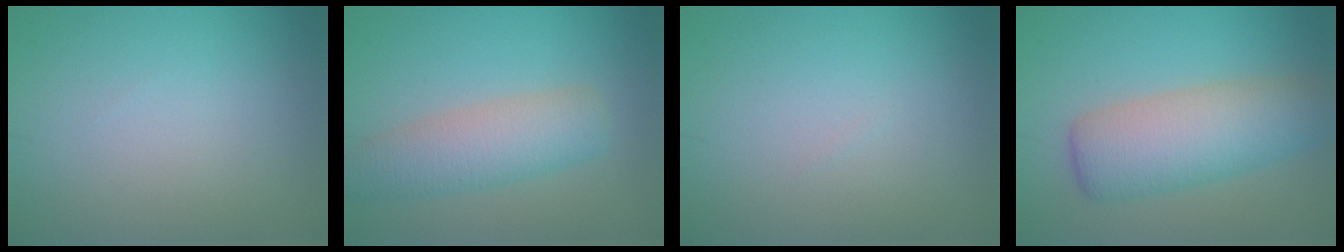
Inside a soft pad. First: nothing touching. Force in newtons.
{"total": 4.8, "press": 4.8, "slide": 0.2}
{"total": 0.0}
{"total": 6.8, "press": 6.8, "slide": 0.5}